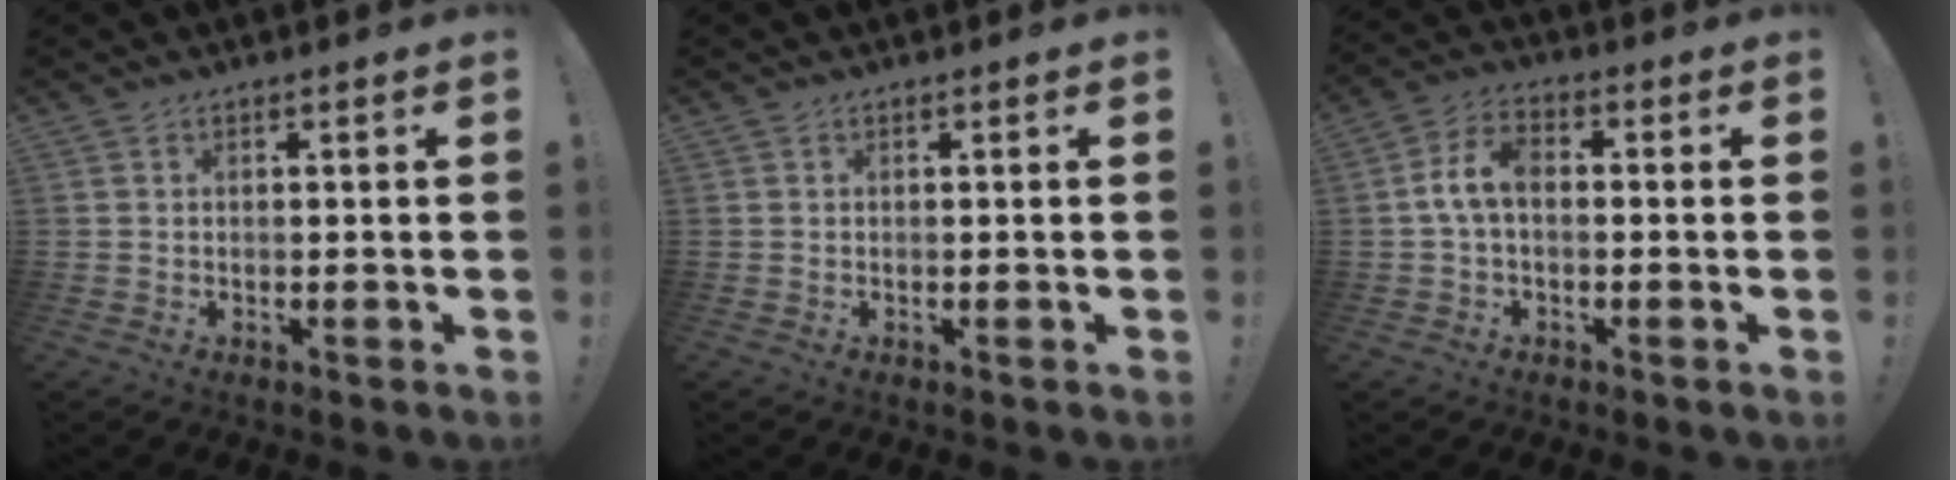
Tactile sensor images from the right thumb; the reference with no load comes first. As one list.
[{"total": 0.0}, {"total": 7.8, "force": [-0.3, 4.4, 6.4], "torque": [-0.136, 0.013, -0.003]}]